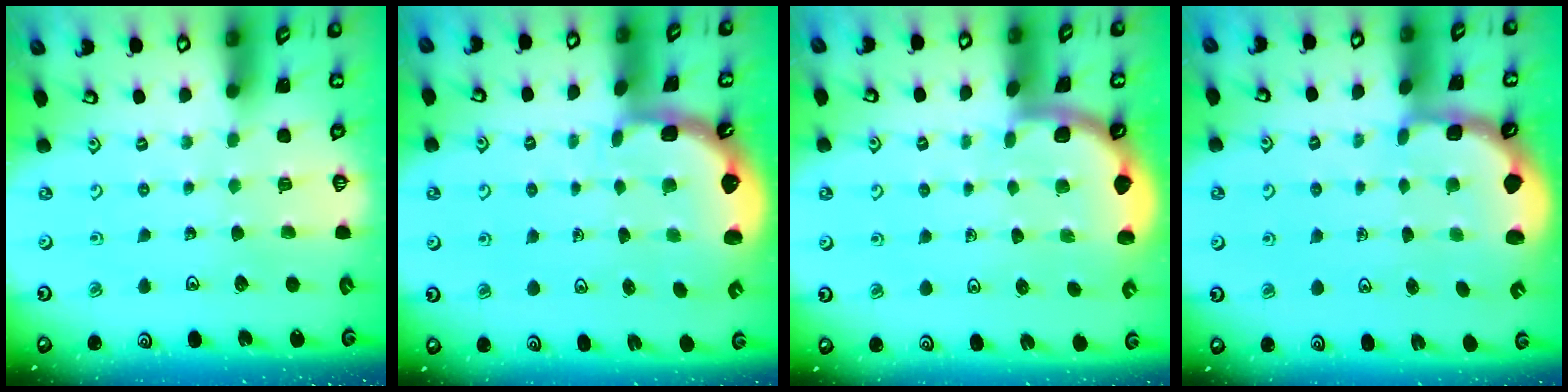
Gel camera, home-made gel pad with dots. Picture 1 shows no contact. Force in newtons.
{"total": 2.3, "press": 1.7, "slide": 1.6}
{"total": 1.5, "press": 1.5, "slide": 0.0}
{"total": 2.4, "press": 1.6, "slide": 1.8}